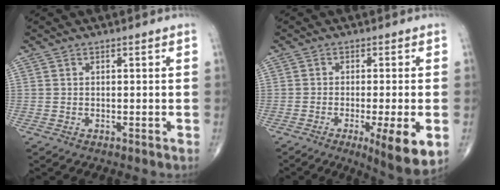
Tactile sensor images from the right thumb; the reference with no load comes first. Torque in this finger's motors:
{"motor_torque": [1.24, 1.39, 0.32, -0.24, 0.21]}